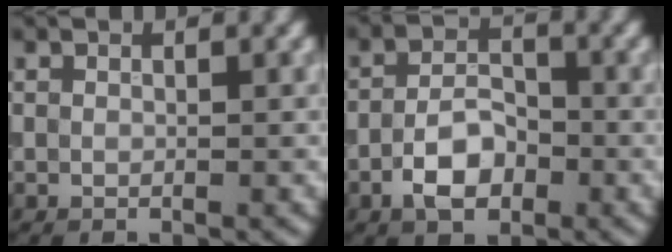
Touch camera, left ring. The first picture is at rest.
{"total": 4.1, "force": [-1.8, 2.3, 2.9], "torque": [-0.047, 0.005, -0.037]}